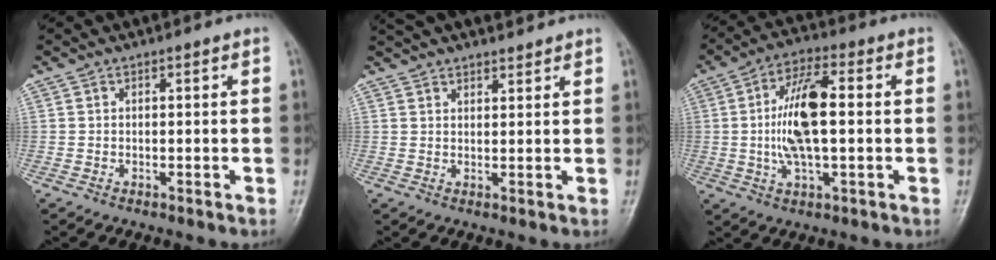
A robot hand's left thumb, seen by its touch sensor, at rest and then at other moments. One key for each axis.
{"total": 7.2, "fx": 6.4, "fy": 1.9, "fz": 2.8, "tx": -0.026, "ty": 0.007, "tz": 0.106}
{"total": 12.1, "fx": 0.3, "fy": 4.8, "fz": 11.1, "tx": -0.218, "ty": 0.010, "tz": 0.001}